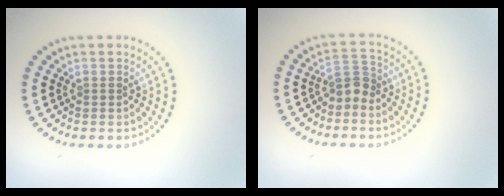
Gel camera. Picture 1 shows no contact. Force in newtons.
{"total": 2.1, "press": 1.6, "slide": 1.4}